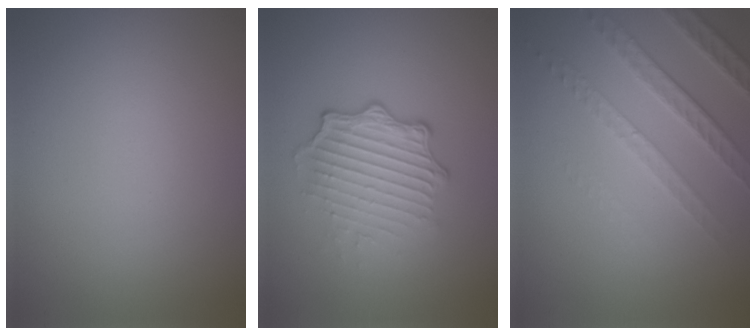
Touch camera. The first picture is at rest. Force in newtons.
{"total": 4.8, "press": 3.4, "slide": 3.4}
{"total": 3.4, "press": 3.2, "slide": 1.1}